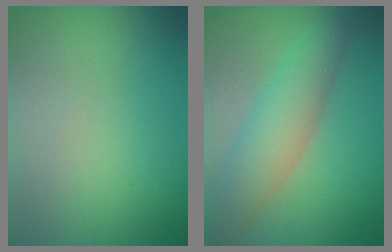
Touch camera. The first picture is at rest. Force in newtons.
{"total": 5.7, "press": 5.7, "slide": 0.1}